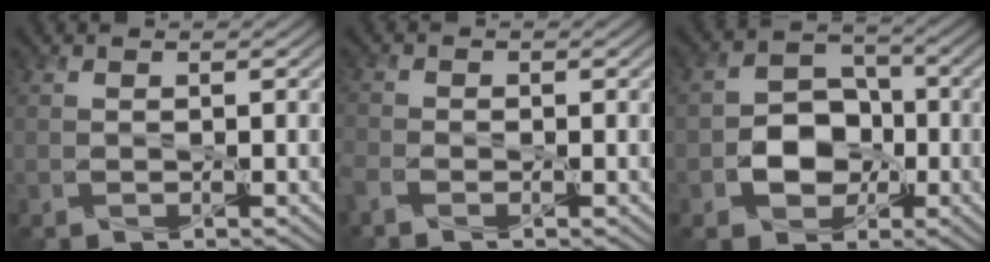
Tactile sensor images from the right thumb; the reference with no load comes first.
{"total": 2.5, "force": [-1.8, 1.1, 1.3], "torque": [-0.035, -0.009, -0.048]}
{"total": 6.7, "force": [-1.7, 5.3, 3.8], "torque": [-0.057, 0.003, -0.044]}